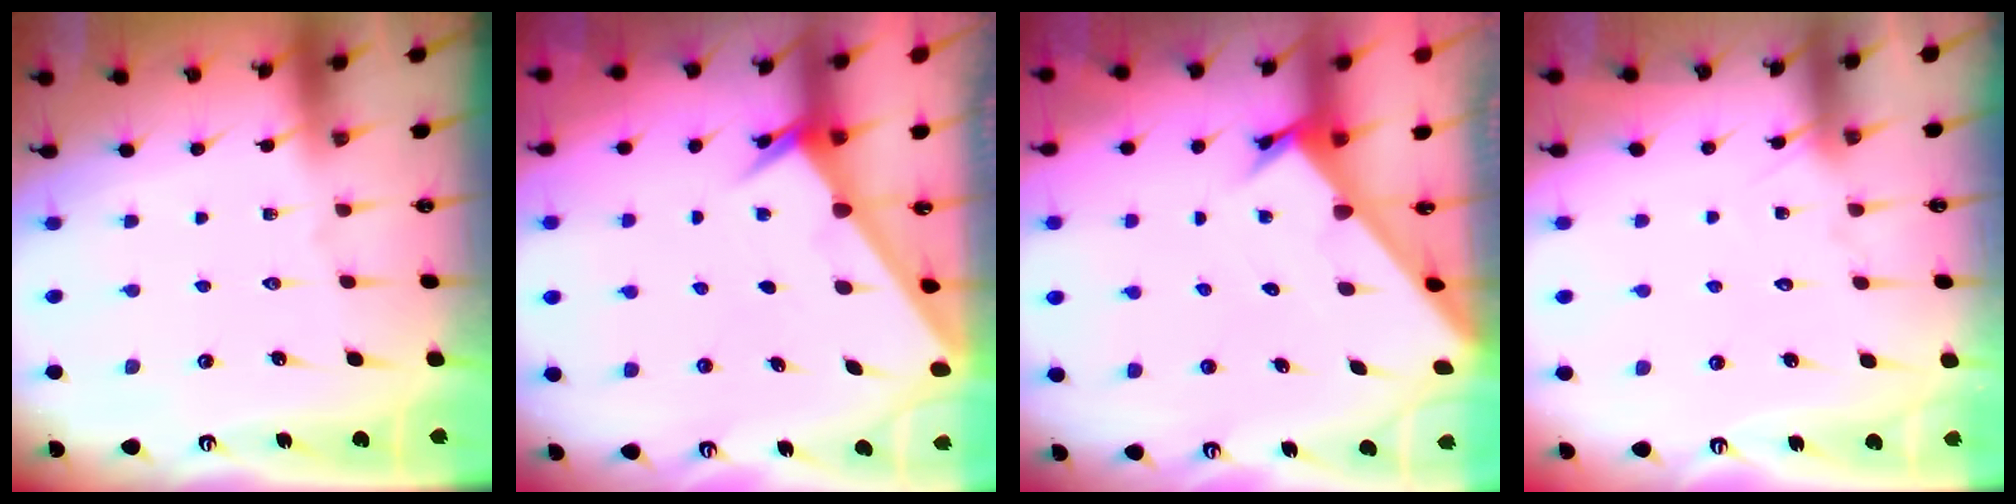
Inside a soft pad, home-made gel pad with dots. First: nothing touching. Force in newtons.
{"total": 2.0, "press": 2.0, "slide": 0.1}
{"total": 2.5, "press": 2.5, "slide": 0.2}
{"total": 5.7, "press": 5.7, "slide": 0.5}